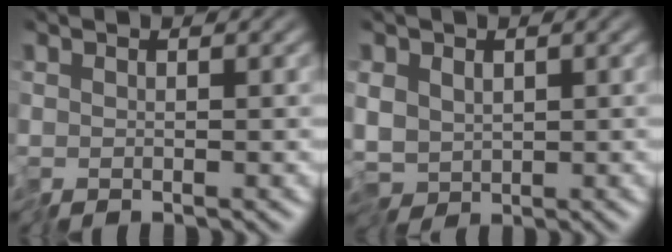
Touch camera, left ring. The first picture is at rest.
{"total": 4.1, "force": [-0.3, 3.3, 2.4], "torque": [-0.047, -0.008, -0.005]}